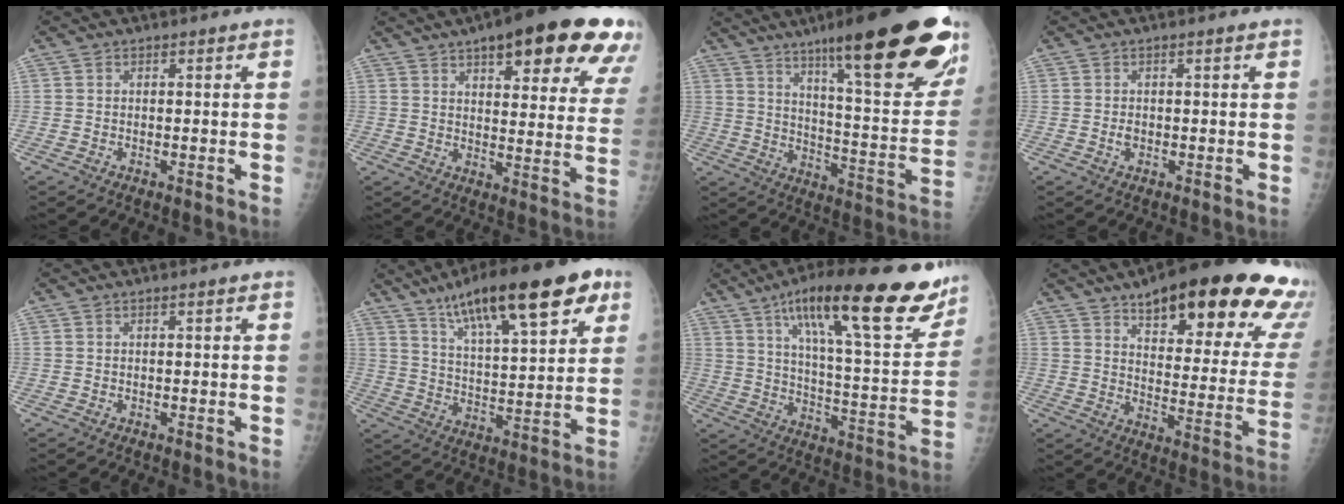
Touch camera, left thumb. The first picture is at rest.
{"total": 25.3, "force": [14.5, 7.5, 19.3], "torque": [-0.224, -0.027, 0.181]}
{"total": 30.3, "force": [18.5, 5.6, 23.3], "torque": [-0.270, -0.059, 0.270]}
{"total": 1.0, "force": [-0.1, 0.6, 0.8], "torque": [-0.009, 0.000, 0.000]}
{"total": 0.0}
{"total": 22.3, "force": [12.6, 6.5, 17.2], "torque": [-0.245, -0.024, 0.204]}
{"total": 27.4, "force": [17.5, 6.7, 20.0], "torque": [-0.267, -0.048, 0.264]}
{"total": 29.6, "force": [19.1, 9.1, 20.7], "torque": [-0.228, -0.060, 0.250]}